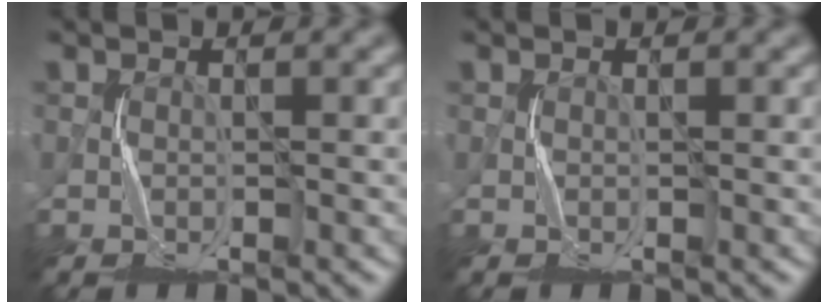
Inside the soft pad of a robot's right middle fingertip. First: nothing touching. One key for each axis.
{"total": 0.0}